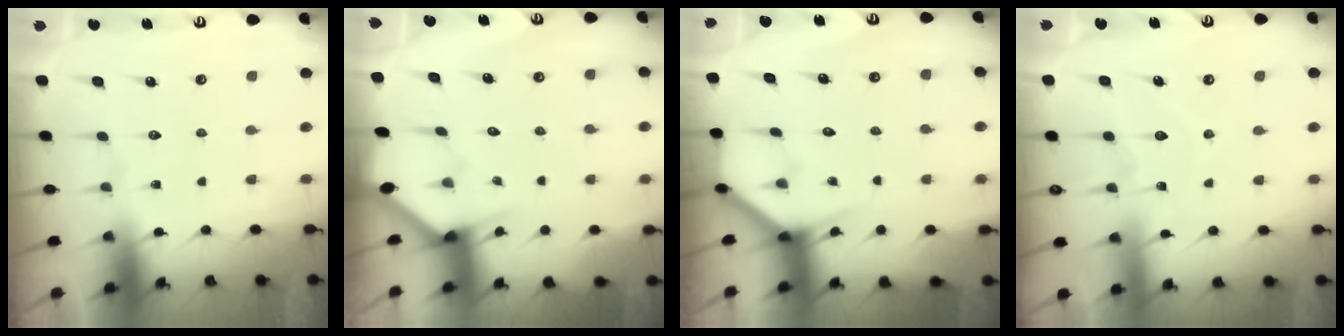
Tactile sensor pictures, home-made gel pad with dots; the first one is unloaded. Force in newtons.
{"total": 2.9, "press": 2.9, "slide": 0.2}
{"total": 3.7, "press": 3.7, "slide": 0.4}
{"total": 6.1, "press": 6.1, "slide": 0.5}